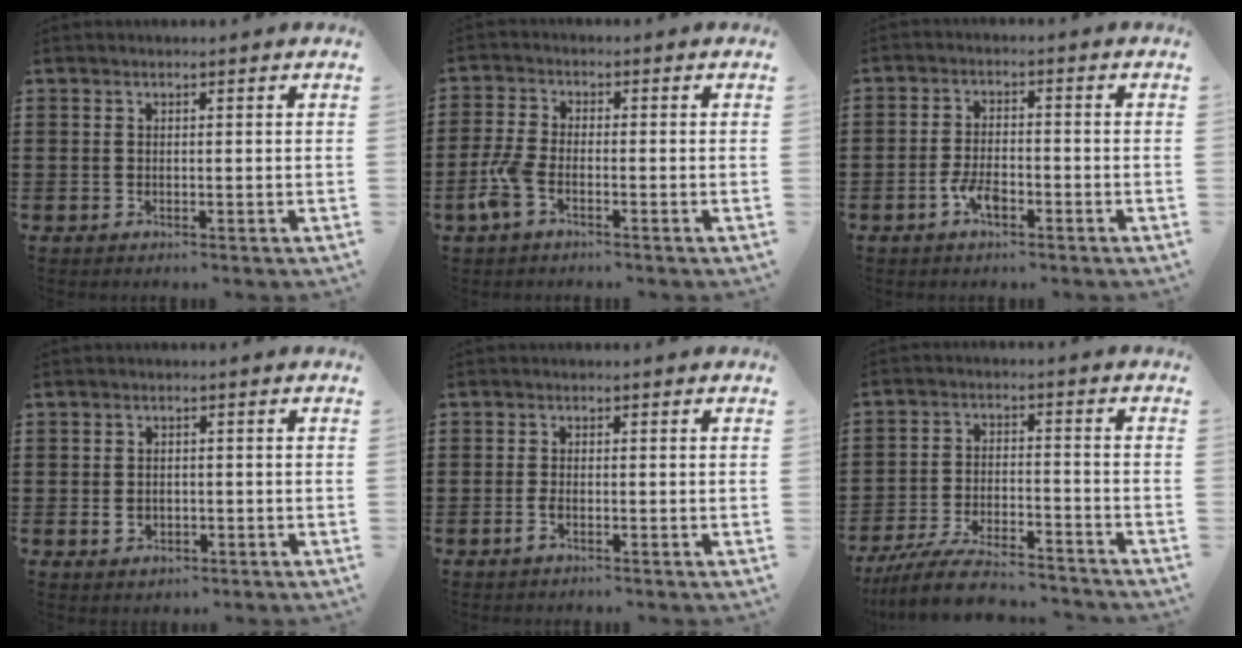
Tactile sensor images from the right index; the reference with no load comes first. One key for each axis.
{"total": 4.4, "fx": -2.3, "fy": 1.6, "fz": 3.4, "tx": -0.092, "ty": -0.007, "tz": -0.049}
{"total": 4.1, "fx": -2.2, "fy": 1.7, "fz": 3.0, "tx": -0.072, "ty": -0.002, "tz": -0.045}
{"total": 1.9, "fx": -0.5, "fy": 1.5, "fz": 1.1, "tx": -0.025, "ty": 0.003, "tz": -0.012}
{"total": 1.6, "fx": -0.8, "fy": 0.4, "fz": 1.3, "tx": -0.032, "ty": -0.003, "tz": -0.016}
{"total": 7.7, "fx": -7.0, "fy": 0.8, "fz": 2.9, "tx": -0.065, "ty": 0.006, "tz": -0.138}